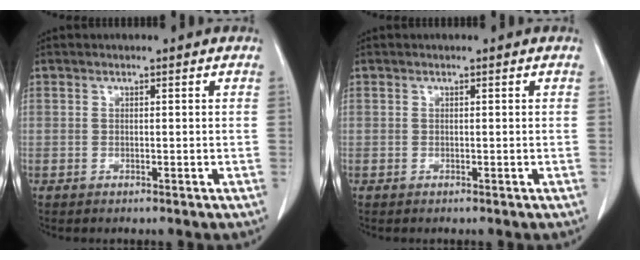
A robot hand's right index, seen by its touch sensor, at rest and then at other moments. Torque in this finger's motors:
{"motor_torque": [0.00, 0.06, -0.01, 0.01]}